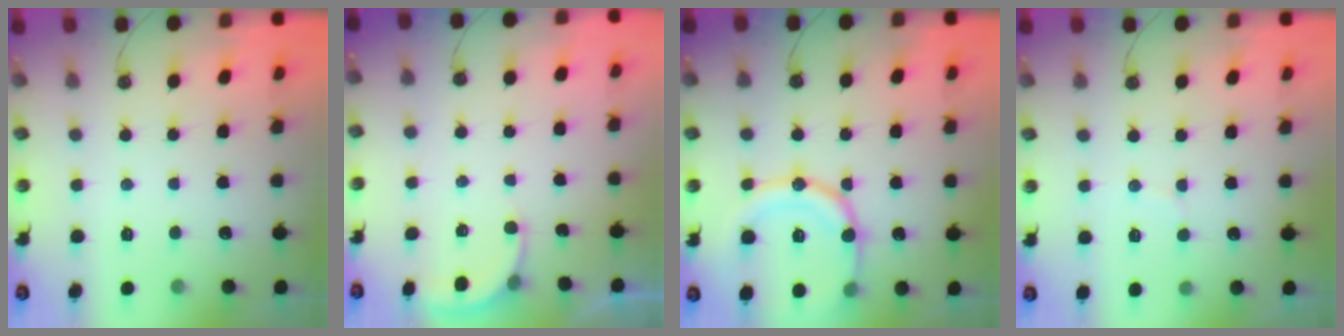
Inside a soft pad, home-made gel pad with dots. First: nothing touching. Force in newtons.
{"total": 2.9, "press": 2.9, "slide": 0.3}
{"total": 17.4, "press": 17.2, "slide": 3.1}
{"total": 4.1, "press": 3.9, "slide": 1.1}